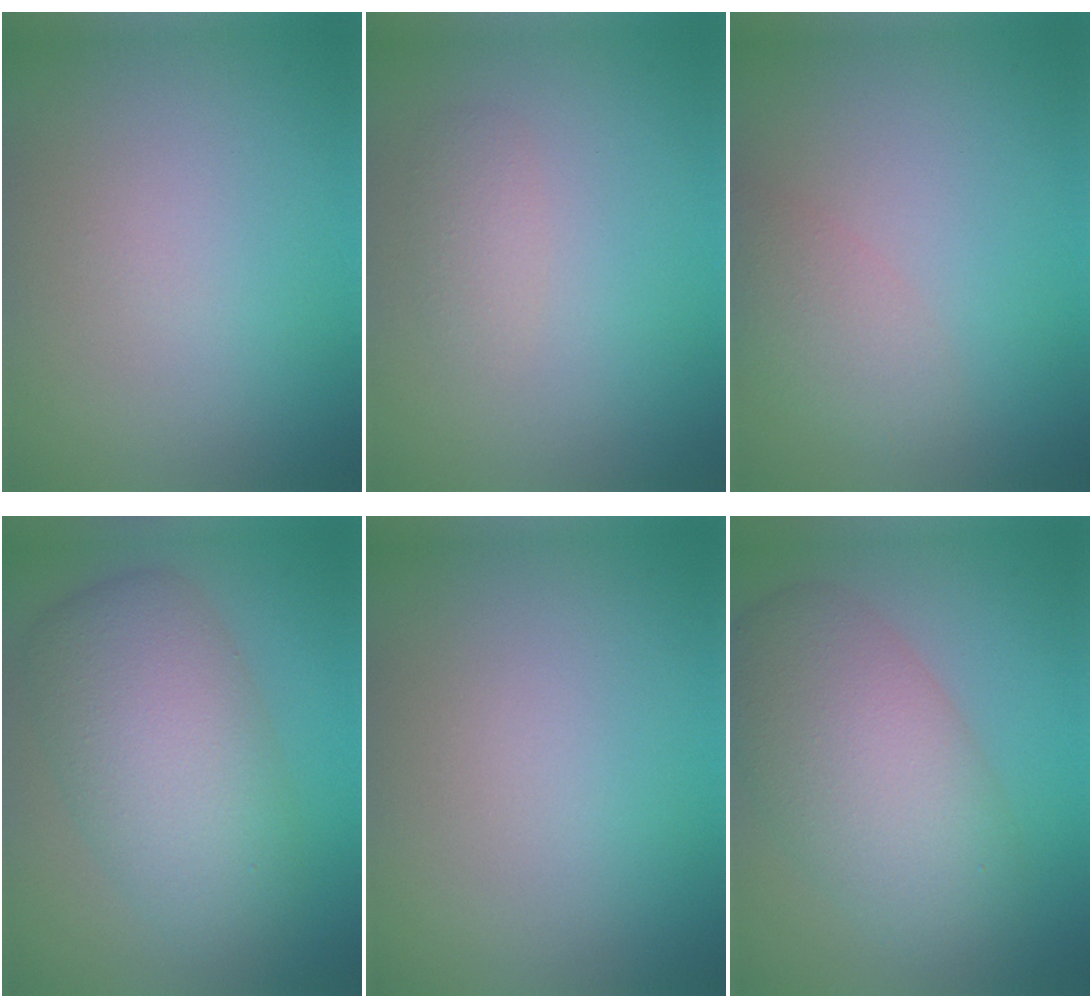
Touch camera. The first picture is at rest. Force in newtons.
{"total": 1.3, "press": 1.3, "slide": 0.1}
{"total": 2.7, "press": 2.7, "slide": 0.2}
{"total": 7.6, "press": 7.6, "slide": 0.2}
{"total": 0.0}
{"total": 8.0, "press": 8.0, "slide": 0.4}